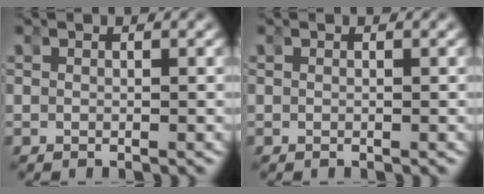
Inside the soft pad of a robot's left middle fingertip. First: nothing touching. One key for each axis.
{"total": 0.0}